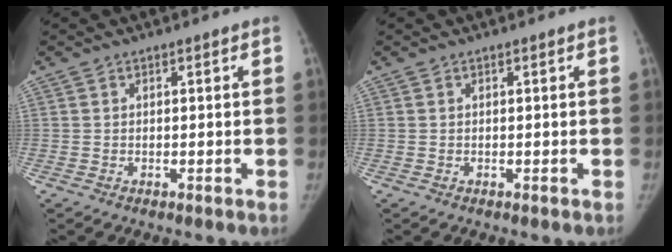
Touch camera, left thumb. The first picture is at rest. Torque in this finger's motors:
{"motor_torque": [0.04, 0.04, 0.14, -0.29, 0.02]}